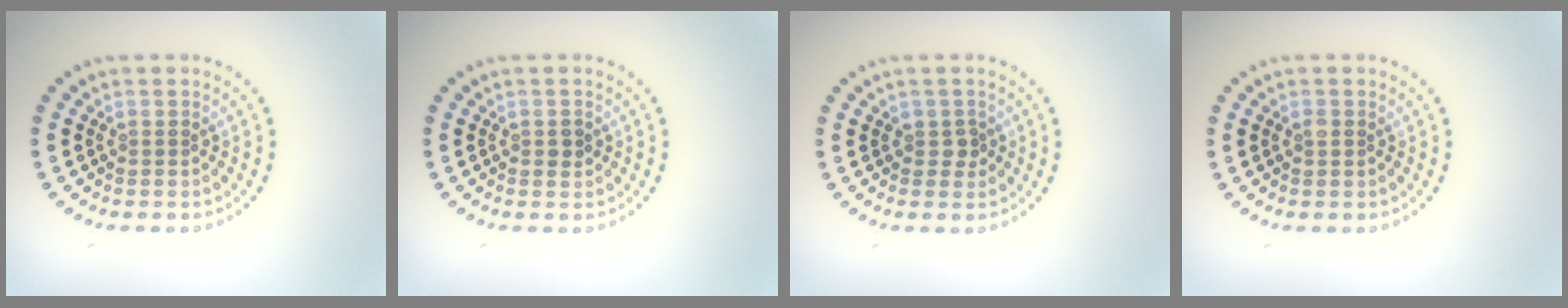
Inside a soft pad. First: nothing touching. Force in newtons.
{"total": 1.0, "press": 1.0, "slide": 0.1}
{"total": 1.0, "press": 0.9, "slide": 0.5}
{"total": 0.7, "press": 0.7, "slide": 0.1}